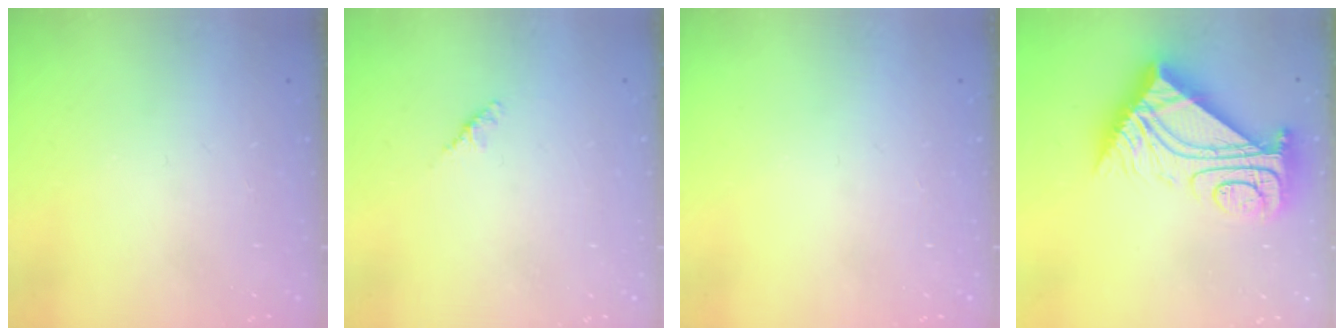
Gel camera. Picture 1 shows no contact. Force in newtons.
{"total": 1.8, "press": 1.7, "slide": 0.6}
{"total": 0.0}
{"total": 16.2, "press": 16.1, "slide": 1.5}